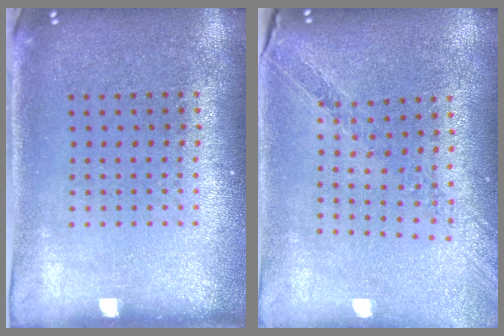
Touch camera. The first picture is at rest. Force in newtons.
{"total": 0.6, "press": 0.6, "slide": 0.1}